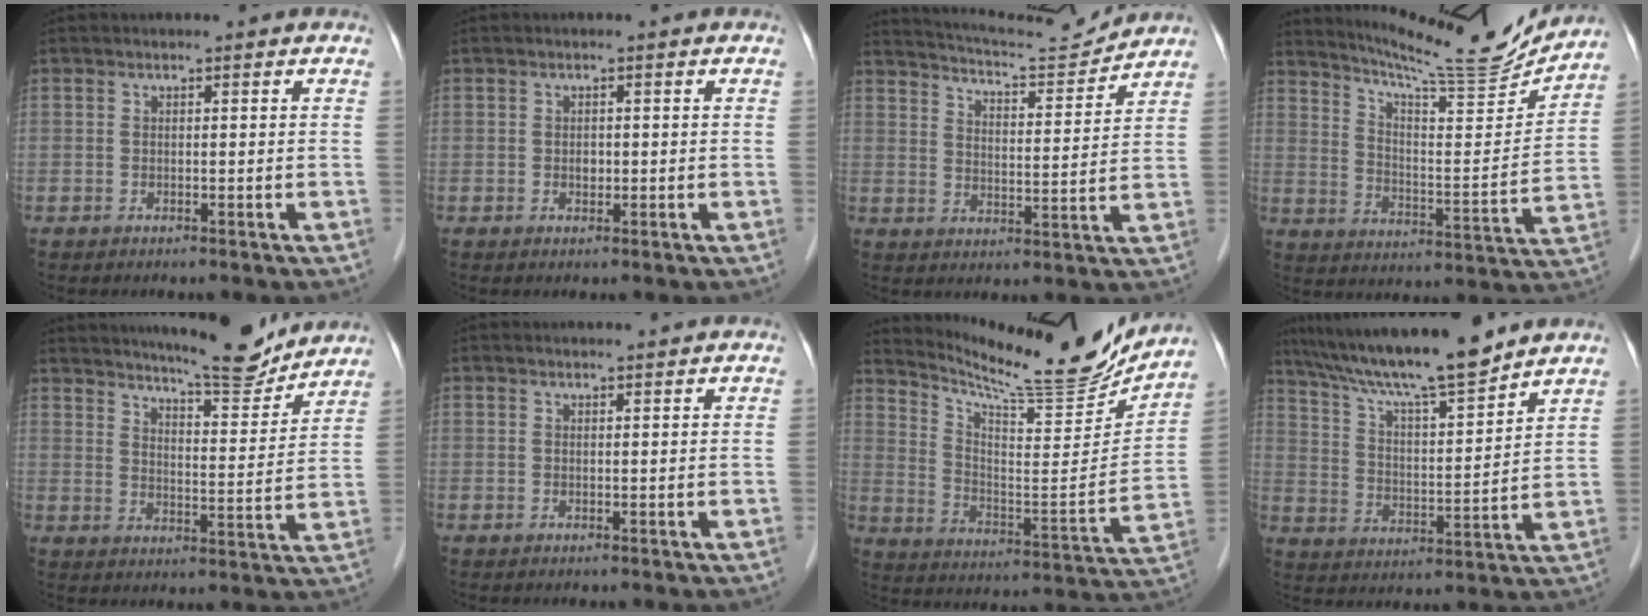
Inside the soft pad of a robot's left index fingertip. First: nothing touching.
{"total": 0.9, "force": [0.0, 0.7, 0.5], "torque": [-0.009, 0.001, 0.000]}
{"total": 10.6, "force": [10.5, -0.6, 1.5], "torque": [-0.036, -0.009, 0.162]}
{"total": 17.0, "force": [16.2, 0.2, 5.0], "torque": [-0.092, -0.044, 0.238]}
{"total": 13.4, "force": [12.5, 1.3, 4.7], "torque": [-0.072, -0.013, 0.175]}
{"total": 1.2, "force": [1.2, -0.2, 0.2], "torque": [-0.005, 0.003, 0.022]}
{"total": 18.9, "force": [17.9, 1.0, 6.0], "torque": [-0.116, -0.065, 0.266]}
{"total": 15.1, "force": [13.1, 0.0, 7.4], "torque": [-0.132, 0.005, 0.225]}